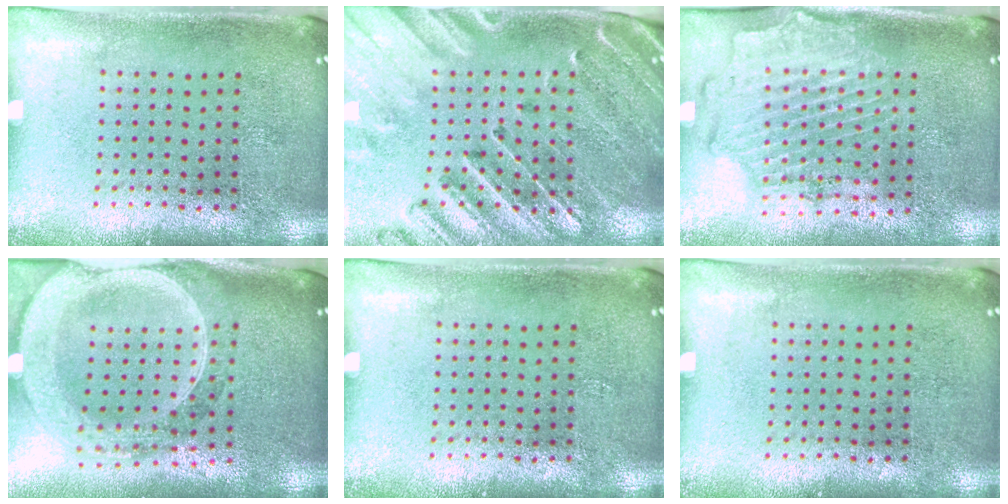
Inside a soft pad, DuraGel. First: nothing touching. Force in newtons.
{"total": 2.9, "press": 2.7, "slide": 0.9}
{"total": 1.8, "press": 1.6, "slide": 0.7}
{"total": 2.9, "press": 2.5, "slide": 1.5}
{"total": 0.0}
{"total": 0.0}